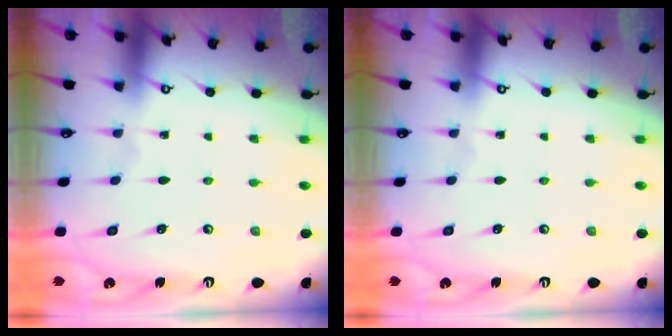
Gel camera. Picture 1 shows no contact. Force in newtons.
{"total": 0.0}